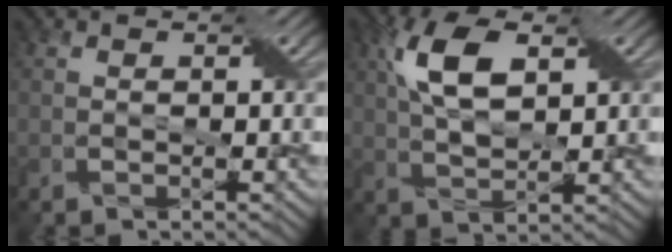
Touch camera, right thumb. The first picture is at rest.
{"total": 7.6, "force": [2.8, 3.5, 6.1], "torque": [-0.135, 0.010, 0.049]}